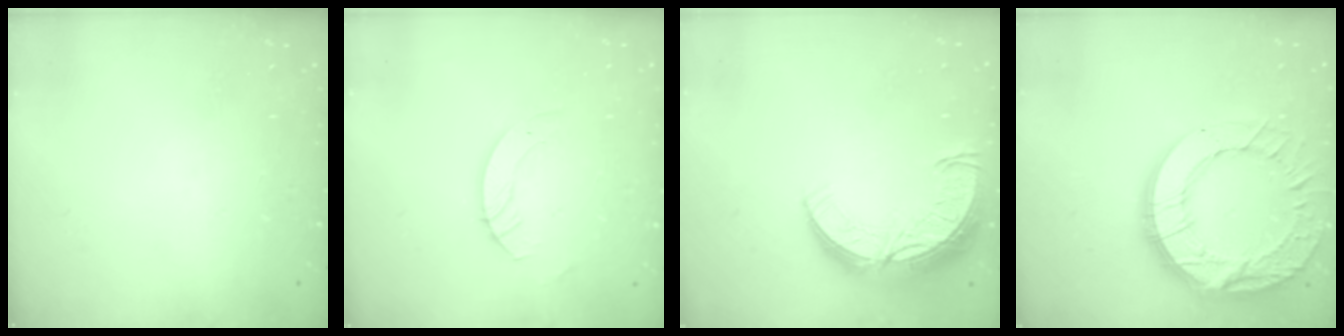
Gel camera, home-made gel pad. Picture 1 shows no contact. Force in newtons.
{"total": 4.8, "press": 4.8, "slide": 0.4}
{"total": 13.4, "press": 13.4, "slide": 1.0}
{"total": 22.1, "press": 22.0, "slide": 2.0}